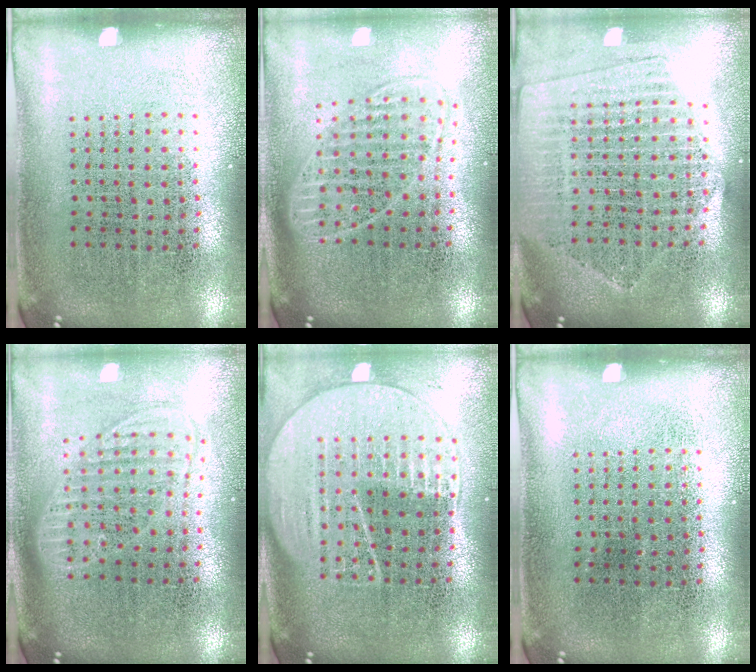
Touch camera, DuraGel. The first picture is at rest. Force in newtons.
{"total": 1.8, "press": 1.4, "slide": 1.0}
{"total": 2.1, "press": 1.9, "slide": 0.8}
{"total": 1.8, "press": 1.4, "slide": 1.0}
{"total": 2.0, "press": 1.8, "slide": 0.9}
{"total": 0.0}